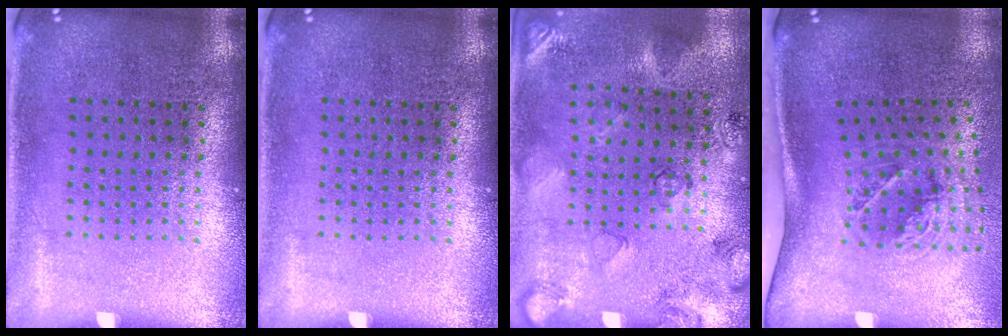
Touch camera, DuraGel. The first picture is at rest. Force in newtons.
{"total": 0.0}
{"total": 2.6, "press": 1.7, "slide": 2.0}
{"total": 2.1, "press": 1.3, "slide": 1.6}